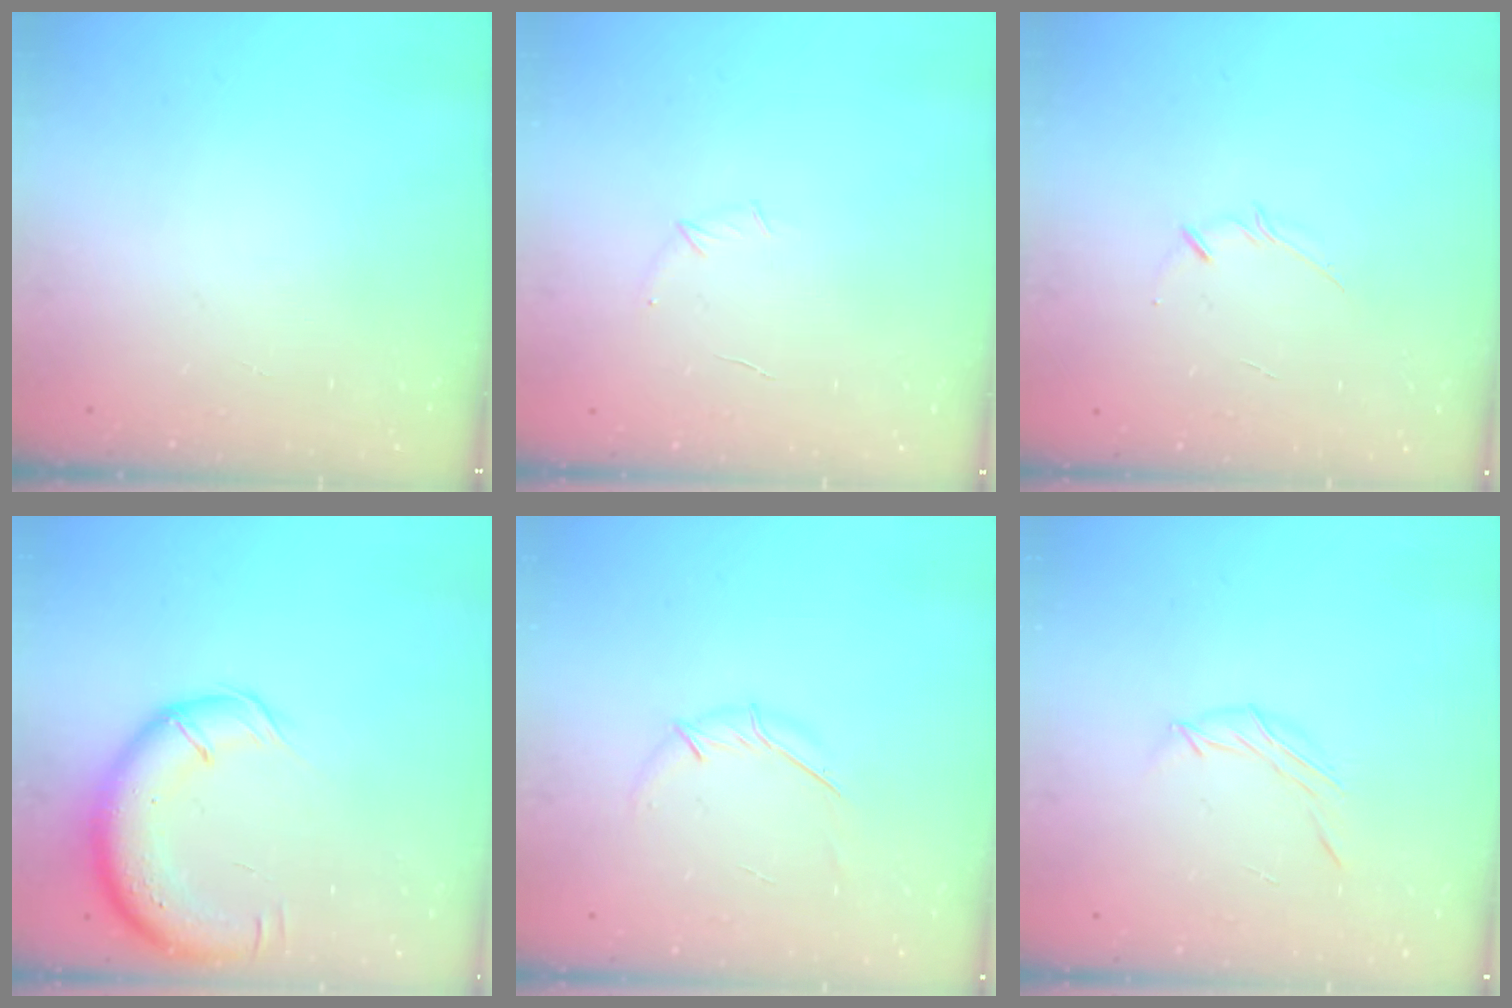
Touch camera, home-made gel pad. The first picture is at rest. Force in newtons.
{"total": 4.3, "press": 4.2, "slide": 1.1}
{"total": 2.5, "press": 2.4, "slide": 0.5}
{"total": 15.0, "press": 14.6, "slide": 3.6}
{"total": 4.2, "press": 4.1, "slide": 0.9}
{"total": 5.4, "press": 5.3, "slide": 1.1}